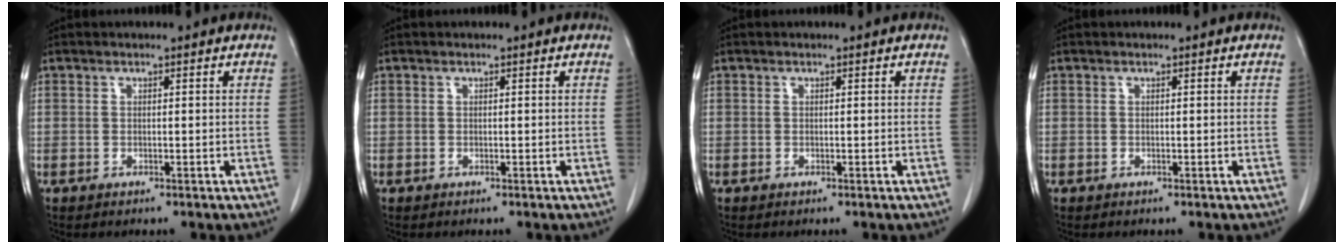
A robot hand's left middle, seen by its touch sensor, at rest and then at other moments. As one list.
[{"total": 0.0}, {"total": 0.0}, {"total": 0.0}]